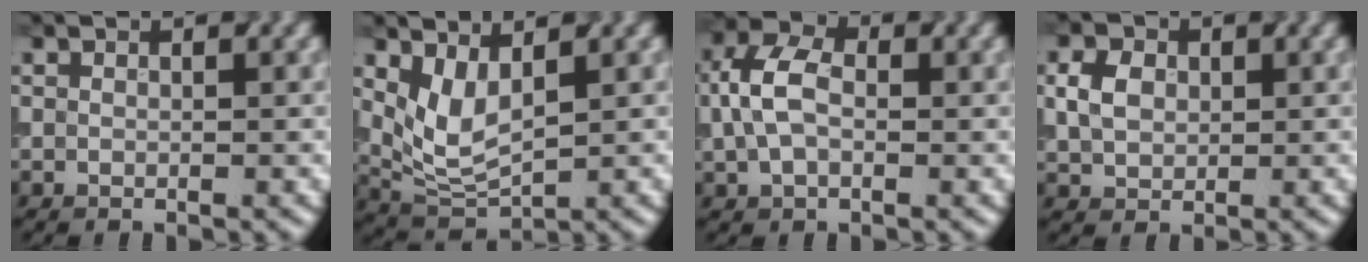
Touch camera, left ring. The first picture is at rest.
{"total": 3.8, "force": [1.4, 1.9, 3.0], "torque": [-0.071, -0.003, 0.039]}
{"total": 4.9, "force": [0.1, 3.1, 3.8], "torque": [-0.087, 0.016, 0.000]}
{"total": 2.9, "force": [0.4, 2.2, 1.9], "torque": [-0.046, 0.009, 0.013]}